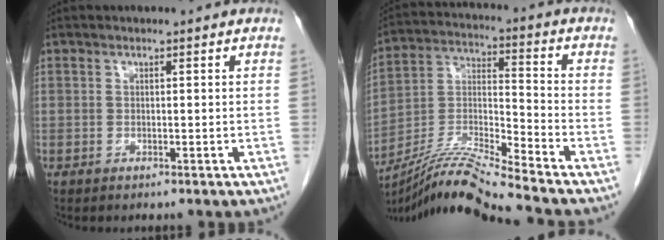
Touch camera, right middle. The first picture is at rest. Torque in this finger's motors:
{"motor_torque": [-0.56, -0.60, -0.08, 0.05]}